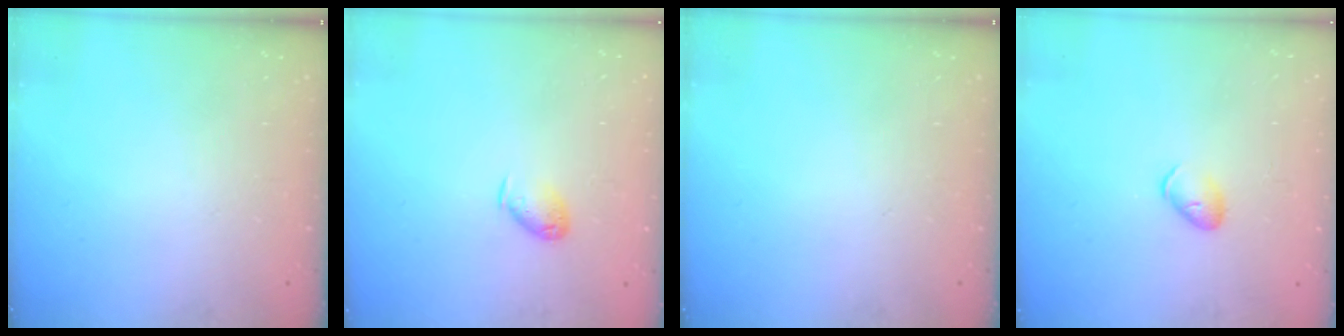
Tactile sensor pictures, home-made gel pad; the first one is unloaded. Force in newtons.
{"total": 6.2, "press": 6.1, "slide": 0.5}
{"total": 0.0}
{"total": 5.5, "press": 5.4, "slide": 0.8}